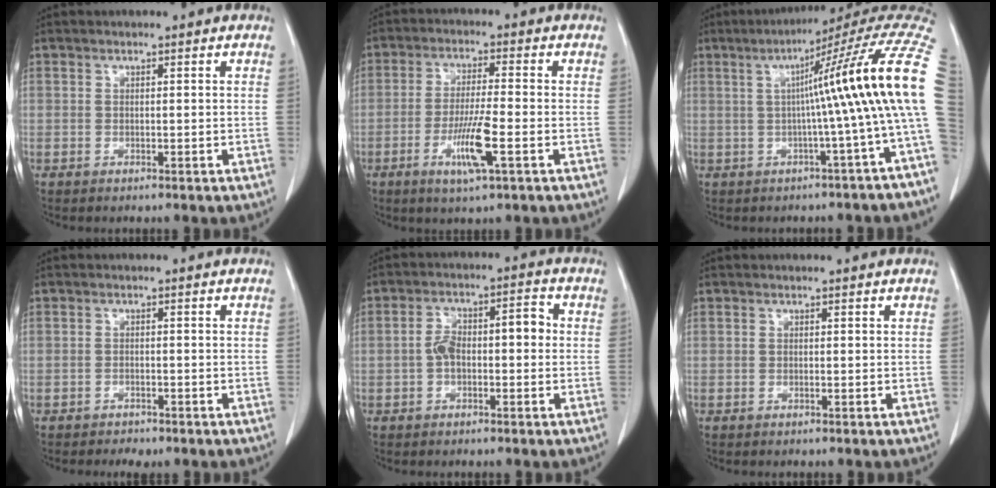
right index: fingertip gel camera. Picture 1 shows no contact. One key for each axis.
{"total": 7.6, "fx": -2.9, "fy": 0.1, "fz": 7.0, "tx": -0.138, "ty": -0.012, "tz": -0.051}
{"total": 14.9, "fx": 0.7, "fy": -2.4, "fz": 14.7, "tx": -0.176, "ty": 0.030, "tz": 0.002}
{"total": 2.3, "fx": -1.9, "fy": 1.1, "fz": 0.9, "tx": -0.015, "ty": -0.001, "tz": -0.024}
{"total": 6.6, "fx": -0.5, "fy": 2.9, "fz": 5.9, "tx": -0.112, "ty": 0.042, "tz": -0.009}
{"total": 0.0}